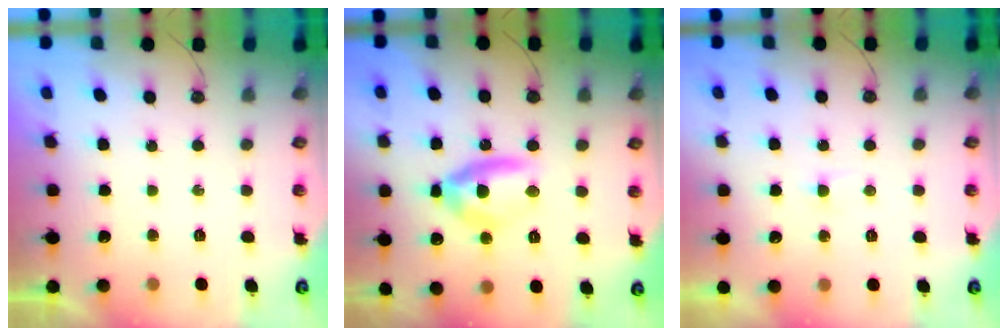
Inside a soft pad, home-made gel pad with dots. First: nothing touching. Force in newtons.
{"total": 12.8, "press": 12.7, "slide": 1.1}
{"total": 1.7, "press": 1.7, "slide": 0.3}